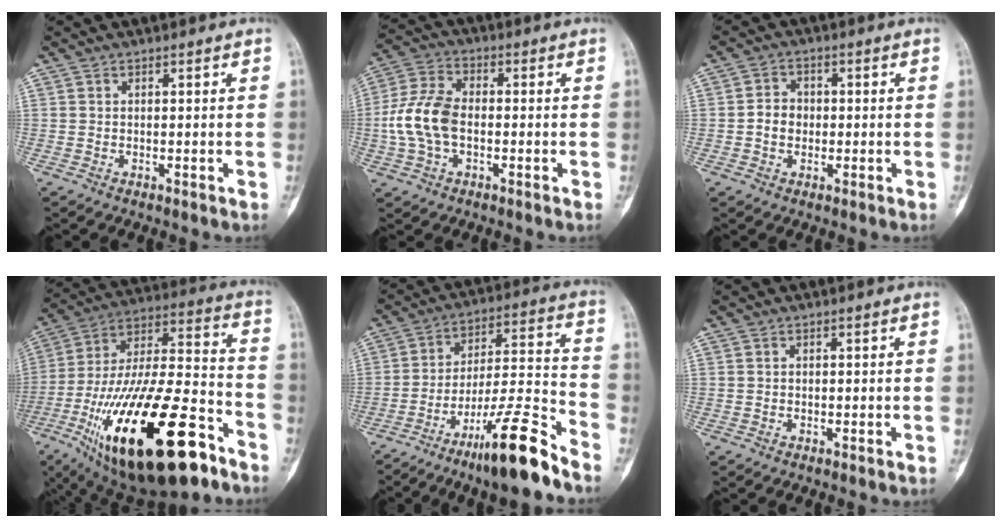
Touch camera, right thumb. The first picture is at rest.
{"total": 10.8, "force": [-1.4, 6.6, 8.4], "torque": [-0.177, 0.026, -0.033]}
{"total": 4.1, "force": [-0.4, 3.5, 2.1], "torque": [-0.022, 0.012, -0.014]}
{"total": 35.6, "force": [-17.6, 13.0, 28.1], "torque": [-0.504, 0.054, -0.285]}
{"total": 16.8, "force": [-11.8, 1.7, 11.9], "torque": [-0.200, 0.082, -0.195]}
{"total": 0.0}